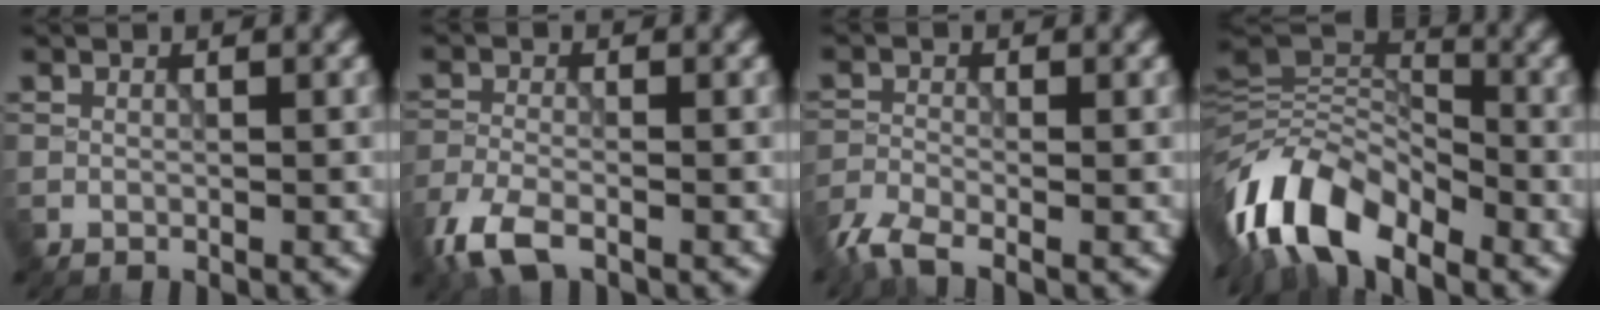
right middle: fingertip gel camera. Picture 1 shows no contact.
{"total": 4.2, "force": [-3.0, 1.5, 2.6], "torque": [-0.065, -0.013, -0.073]}
{"total": 3.6, "force": [-2.8, 1.0, 2.0], "torque": [-0.046, -0.011, -0.072]}
{"total": 10.0, "force": [-6.1, 4.8, 6.3], "torque": [-0.110, 0.003, -0.129]}